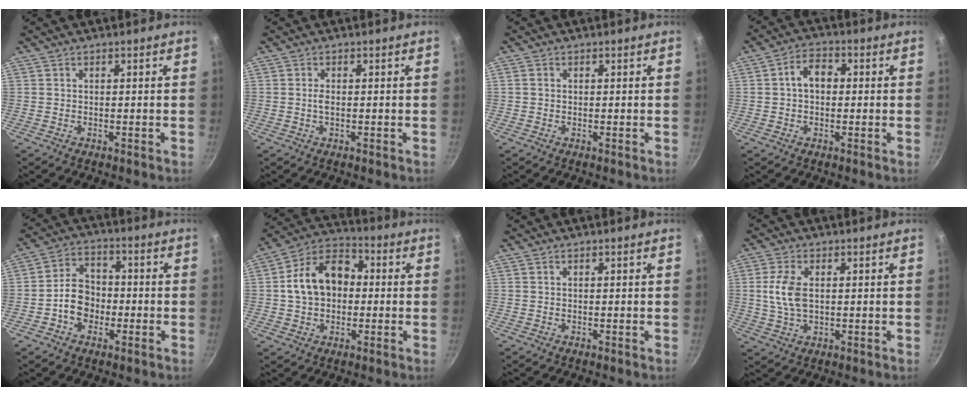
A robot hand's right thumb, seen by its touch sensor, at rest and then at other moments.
{"total": 1.2, "force": [-0.1, 0.5, 1.1], "torque": [-0.023, 0.001, -0.003]}
{"total": 0.7, "force": [0.1, 0.7, 0.1], "torque": [0.001, 0.003, 0.000]}
{"total": 5.6, "force": [0.5, 4.0, 3.9], "torque": [-0.045, 0.016, -0.001]}
{"total": 8.2, "force": [-2.2, 6.4, 4.6], "torque": [-0.044, 0.030, -0.047]}
{"total": 13.4, "force": [0.4, 10.0, 8.9], "torque": [-0.121, 0.037, -0.008]}
{"total": 0.0}
{"total": 7.0, "force": [0.8, 4.1, 5.6], "torque": [-0.114, 0.003, 0.015]}